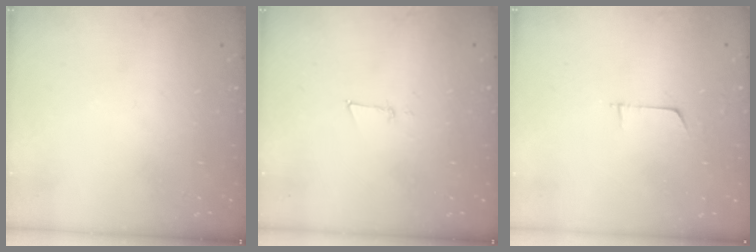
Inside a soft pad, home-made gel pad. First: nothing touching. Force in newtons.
{"total": 3.9, "press": 3.8, "slide": 0.9}
{"total": 3.2, "press": 3.2, "slide": 0.3}